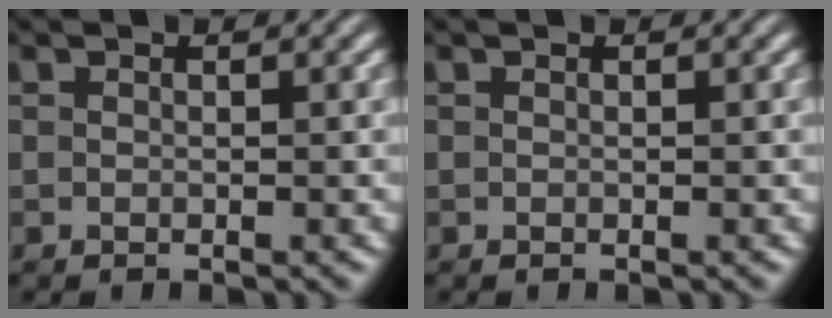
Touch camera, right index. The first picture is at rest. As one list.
[{"total": 0.0}]